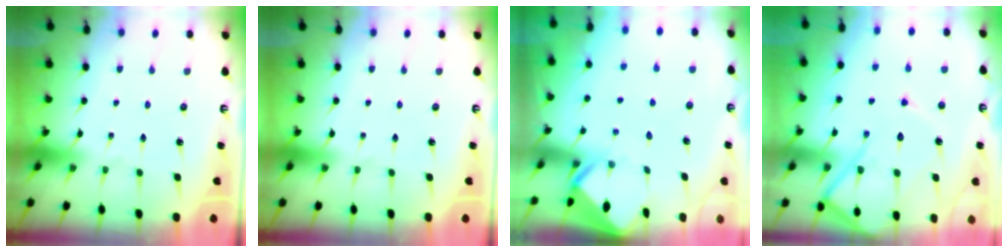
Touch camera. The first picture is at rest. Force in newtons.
{"total": 0.0}
{"total": 2.8, "press": 2.8, "slide": 0.2}
{"total": 14.1, "press": 14.1, "slide": 1.3}